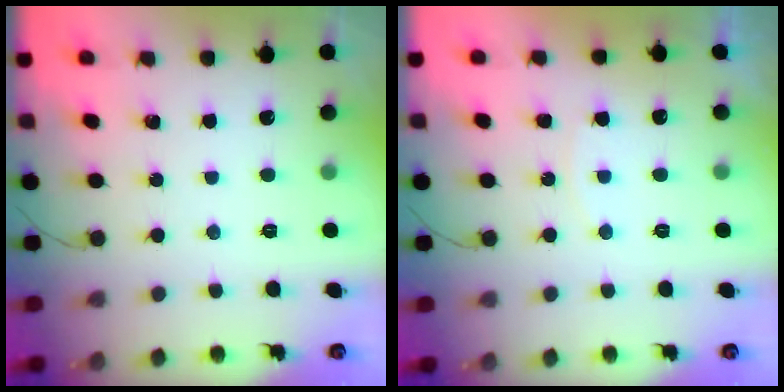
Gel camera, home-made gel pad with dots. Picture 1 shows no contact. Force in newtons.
{"total": 4.7, "press": 4.7, "slide": 0.4}